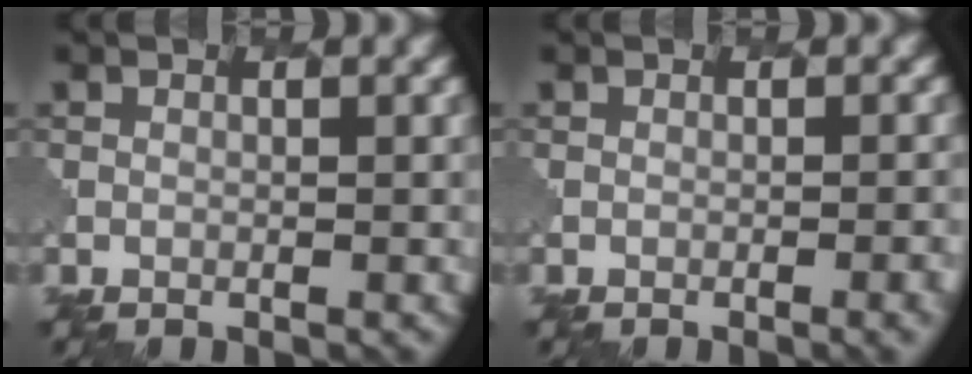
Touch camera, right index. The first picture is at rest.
{"total": 2.6, "force": [-1.3, 0.9, 2.0], "torque": [-0.007, 0.008, -0.011]}